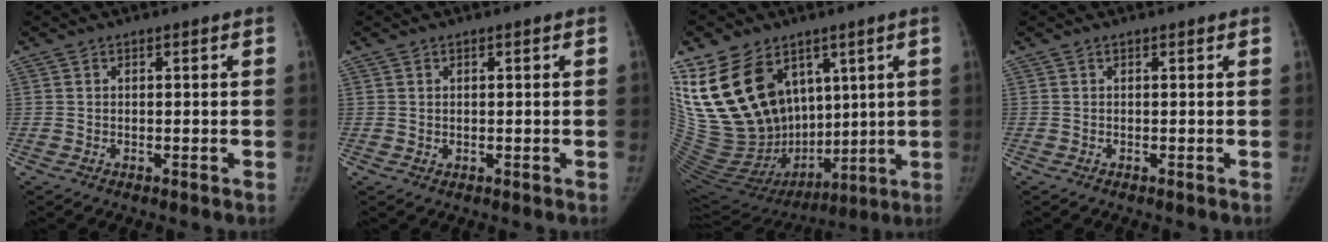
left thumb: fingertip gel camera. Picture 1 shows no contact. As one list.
[{"total": 0.9, "force": [0.3, 0.7, 0.4], "torque": [0.000, -0.001, 0.007]}, {"total": 27.4, "force": [8.9, 18.4, 18.2], "torque": [-0.331, -0.013, 0.197]}, {"total": 0.0}]